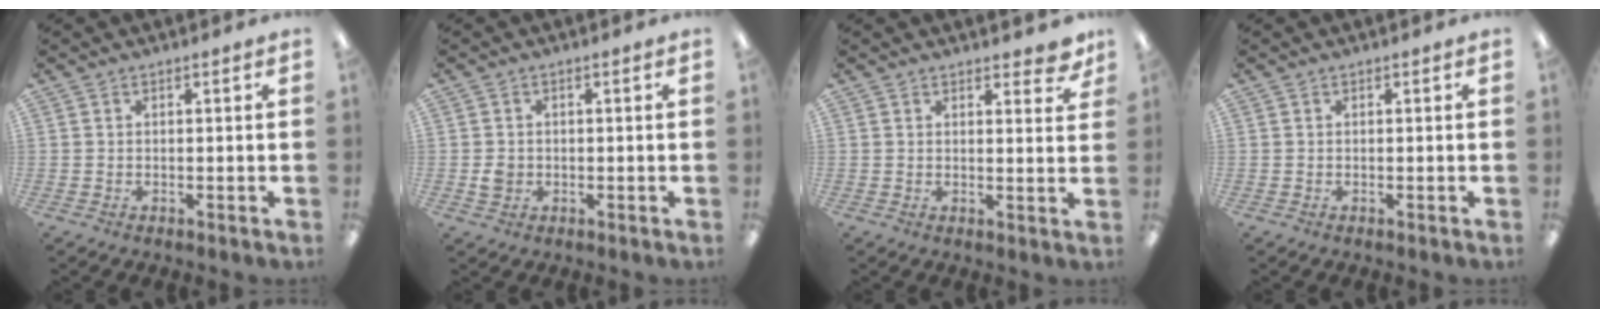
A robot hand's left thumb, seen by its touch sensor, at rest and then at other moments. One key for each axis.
{"total": 2.3, "fx": -0.3, "fy": 2.0, "fz": 1.1, "tx": -0.012, "ty": 0.001, "tz": -0.008}
{"total": 3.8, "fx": 3.2, "fy": 1.3, "fz": 1.7, "tx": -0.008, "ty": -0.020, "tz": 0.052}
{"total": 0.0}